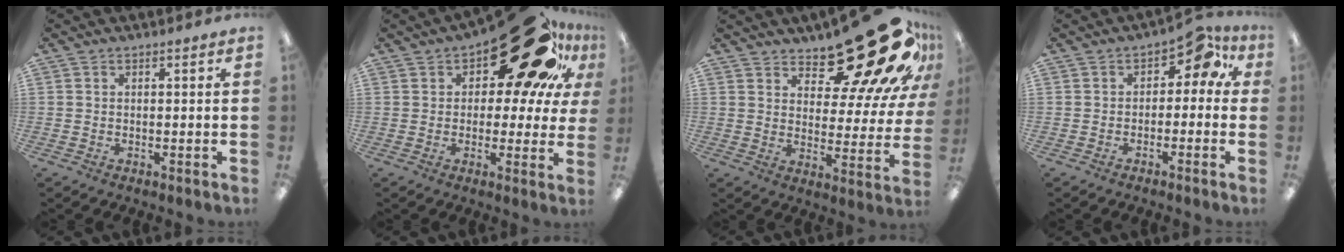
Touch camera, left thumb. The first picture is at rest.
{"total": 24.7, "force": [14.2, 11.5, 16.6], "torque": [-0.219, -0.079, 0.232]}
{"total": 24.3, "force": [17.3, 9.0, 14.5], "torque": [-0.170, -0.121, 0.280]}
{"total": 5.6, "force": [1.0, 3.7, 4.1], "torque": [-0.050, -0.002, 0.010]}